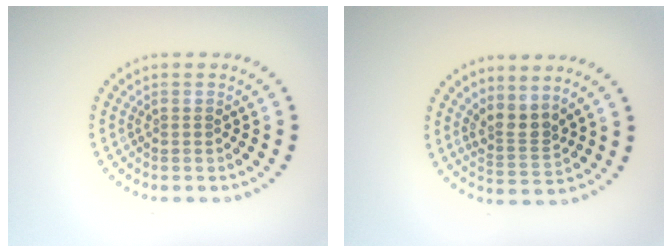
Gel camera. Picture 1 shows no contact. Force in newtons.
{"total": 2.6, "press": 1.9, "slide": 1.7}